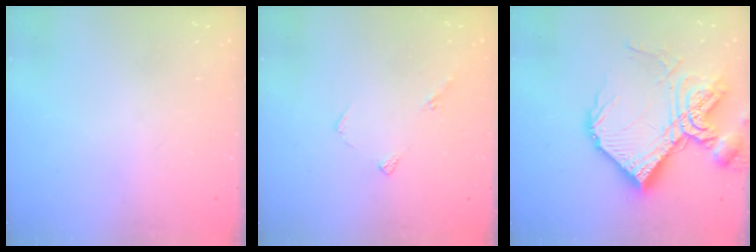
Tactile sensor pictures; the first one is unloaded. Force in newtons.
{"total": 4.7, "press": 4.7, "slide": 0.5}
{"total": 22.7, "press": 22.5, "slide": 2.9}